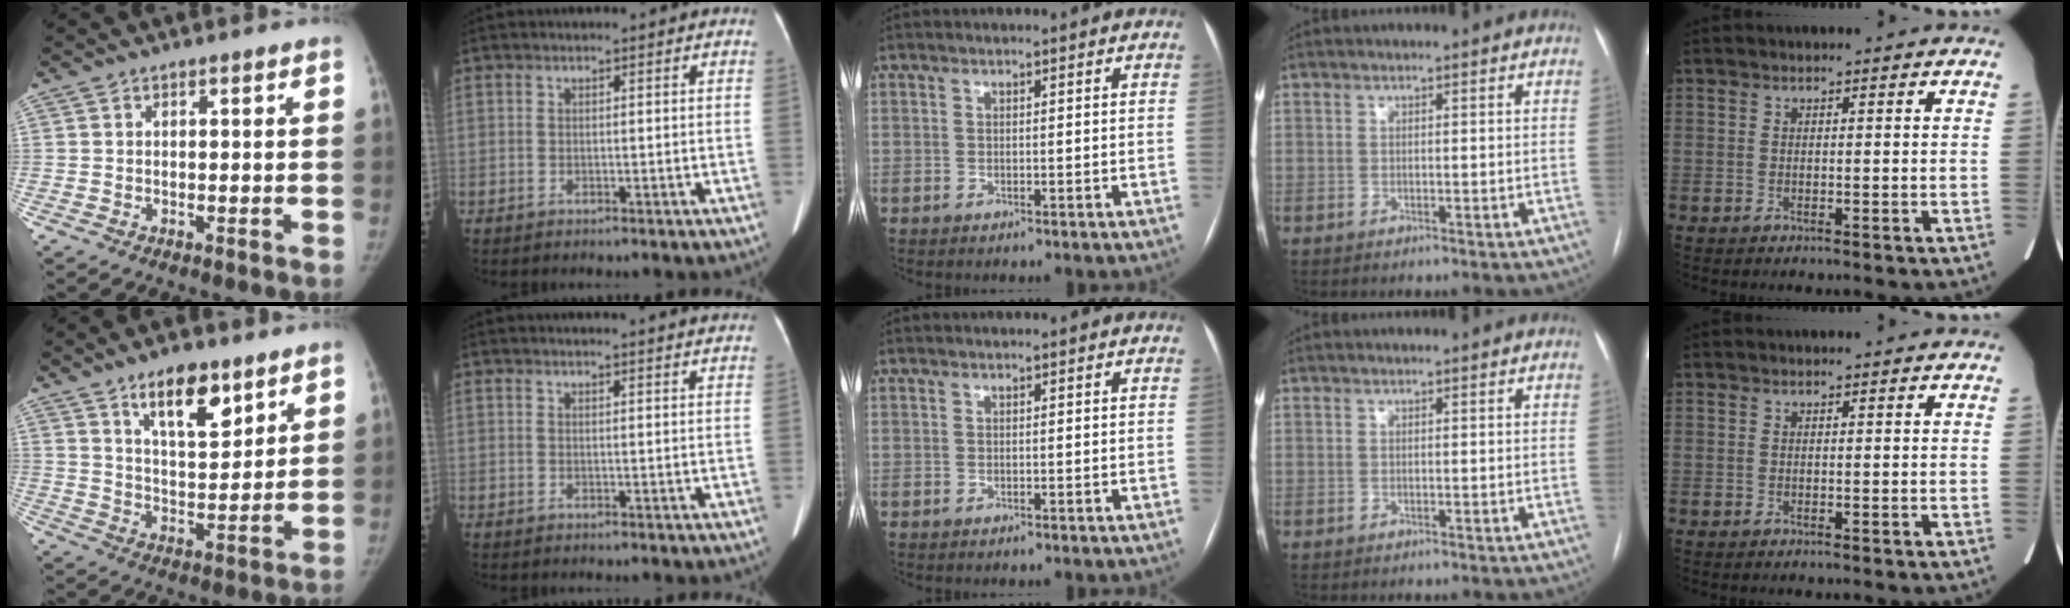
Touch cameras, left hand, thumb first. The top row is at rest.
{"thumb": {"total": 11.1, "force": [7.0, 4.6, 7.3], "torque": [-0.096, -0.048, 0.123]}, "index": {"total": 10.9, "force": [10.5, 0.3, 3.1], "torque": [-0.032, 0.002, 0.105]}}